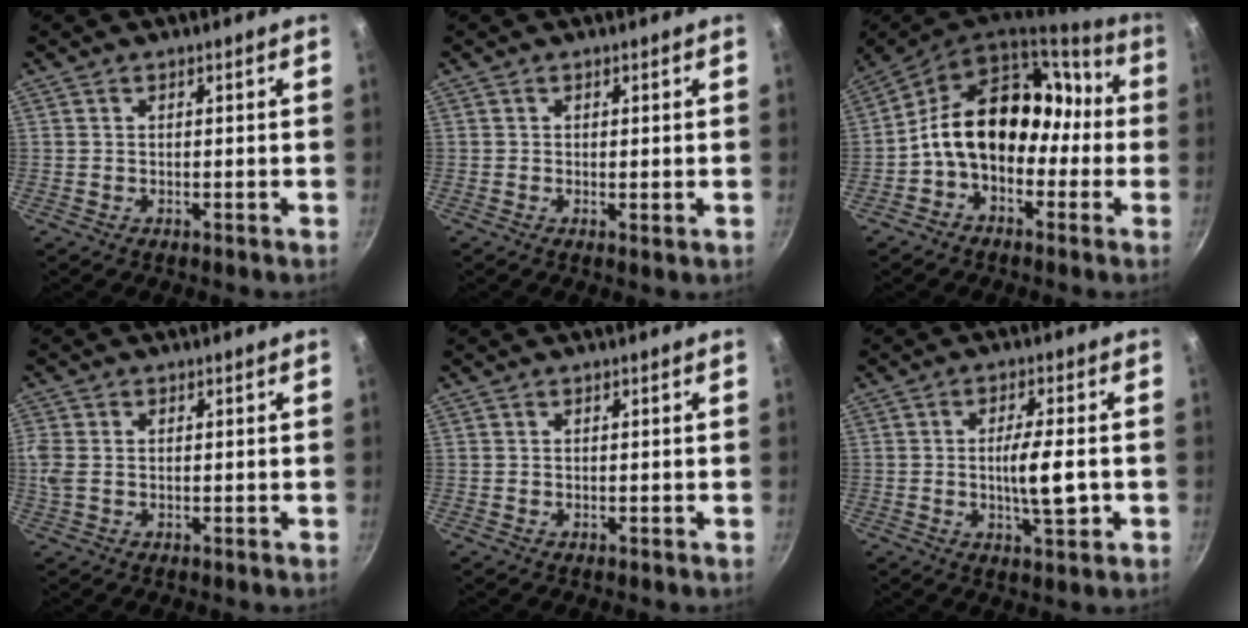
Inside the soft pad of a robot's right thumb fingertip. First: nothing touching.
{"total": 0.7, "force": [0.2, 0.3, 0.6], "torque": [-0.011, -0.007, -0.001]}
{"total": 17.6, "force": [-1.7, 12.8, 11.9], "torque": [-0.137, 0.071, -0.043]}
{"total": 3.7, "force": [0.2, 2.5, 2.7], "torque": [-0.065, 0.004, 0.000]}
{"total": 0.0}
{"total": 7.8, "force": [-1.1, 2.0, 7.4], "torque": [-0.121, 0.003, -0.020]}